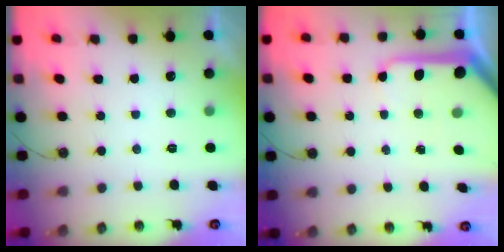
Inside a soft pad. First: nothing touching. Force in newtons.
{"total": 9.0, "press": 9.0, "slide": 0.6}